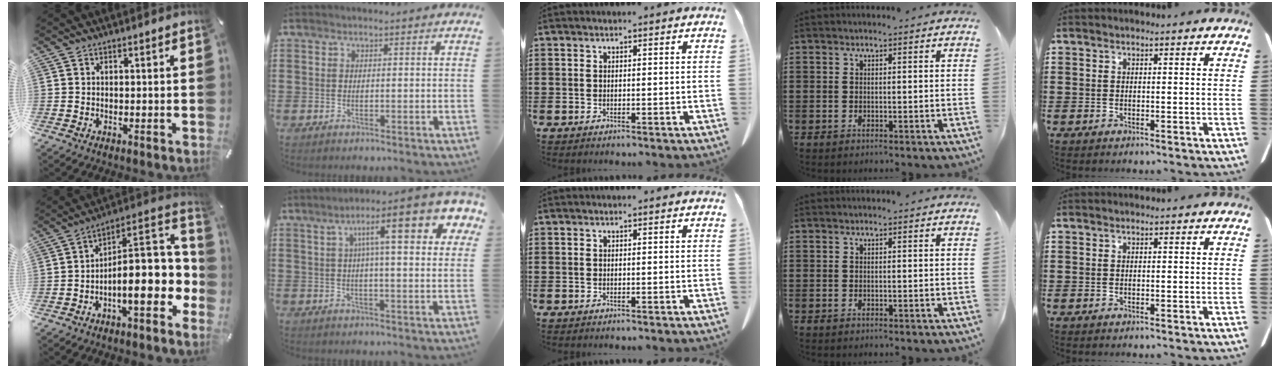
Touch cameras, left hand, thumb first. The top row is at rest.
{"thumb": {"total": 15.5, "force": [-3.8, 6.7, 13.4], "torque": [-0.172, -0.010, -0.056]}, "index": {"total": 11.4, "force": [5.1, 2.3, 9.9], "torque": [-0.164, -0.018, 0.072]}}